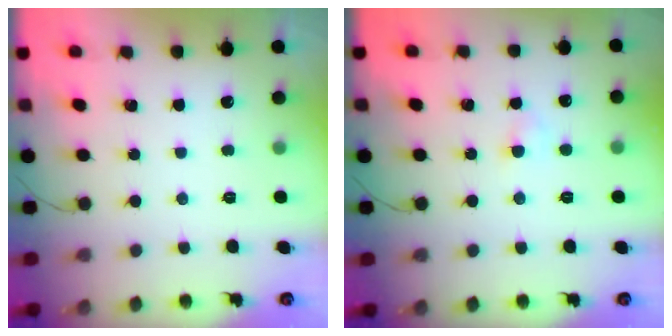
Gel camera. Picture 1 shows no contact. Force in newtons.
{"total": 2.5, "press": 2.3, "slide": 1.1}